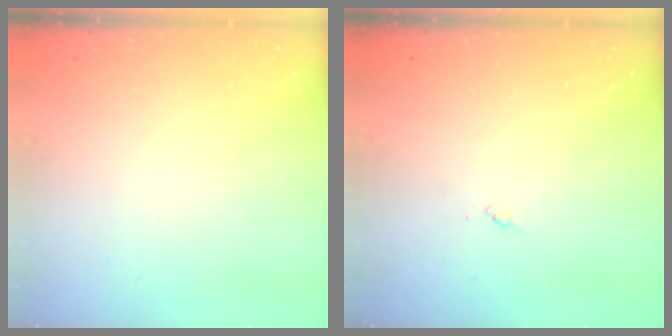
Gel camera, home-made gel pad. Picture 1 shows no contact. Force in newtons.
{"total": 3.4, "press": 3.4, "slide": 0.5}